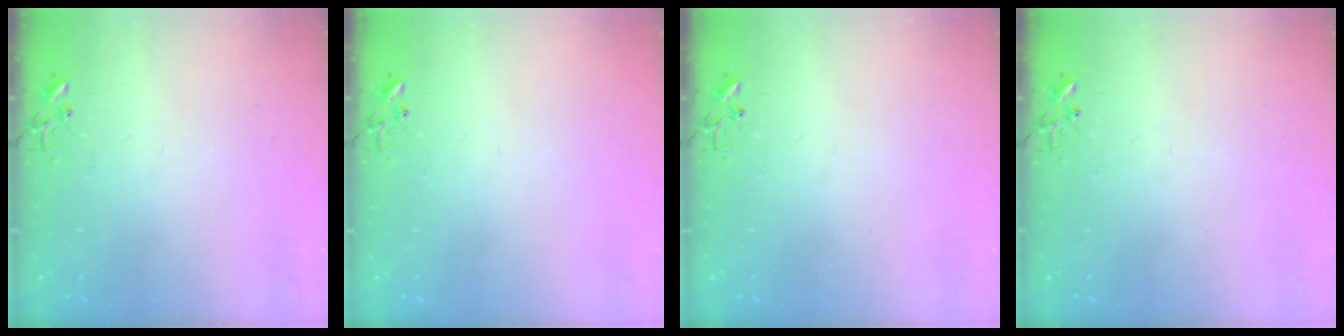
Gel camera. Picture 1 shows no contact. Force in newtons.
{"total": 0.0}
{"total": 0.0}
{"total": 0.0}